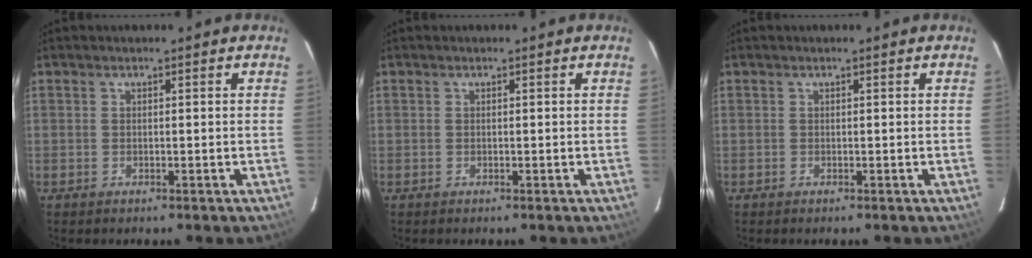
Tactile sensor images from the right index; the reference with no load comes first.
{"total": 0.0}
{"total": 0.0}